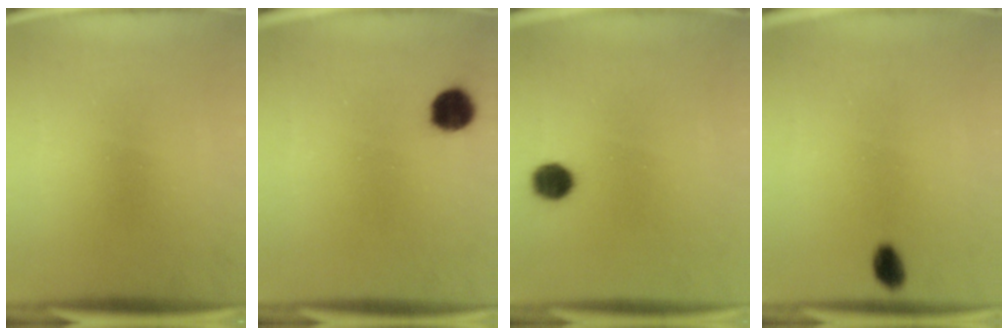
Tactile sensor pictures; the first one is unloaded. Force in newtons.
{"total": 5.5}
{"total": 4.8}
{"total": 2.7}